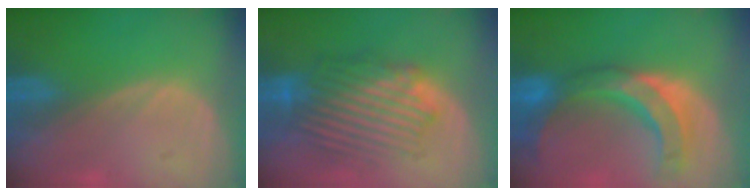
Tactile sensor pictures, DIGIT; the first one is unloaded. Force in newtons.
{"total": 8.8, "press": 8.5, "slide": 2.2}
{"total": 10.4, "press": 9.3, "slide": 4.7}